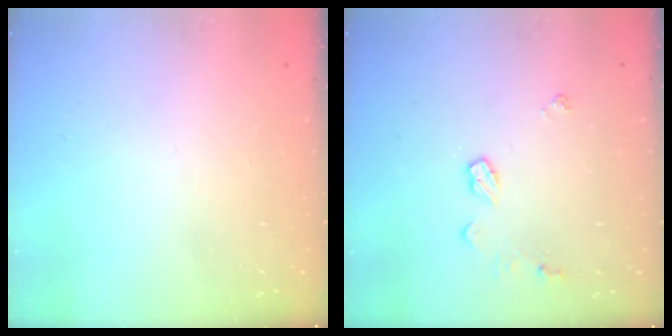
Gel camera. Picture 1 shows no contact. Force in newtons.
{"total": 6.8, "press": 6.8, "slide": 0.2}